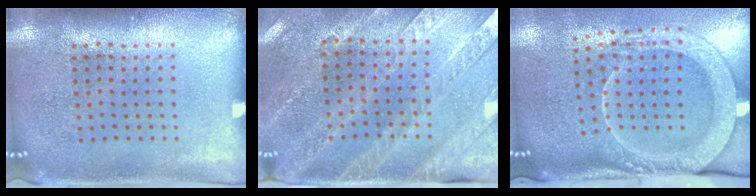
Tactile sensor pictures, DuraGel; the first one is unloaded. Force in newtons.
{"total": 2.7, "press": 2.5, "slide": 1.0}
{"total": 2.7, "press": 2.1, "slide": 1.7}